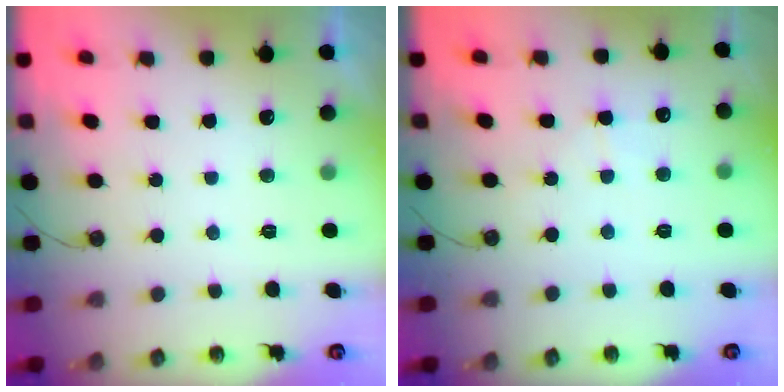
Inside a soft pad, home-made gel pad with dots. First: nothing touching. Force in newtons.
{"total": 3.0, "press": 2.9, "slide": 0.5}